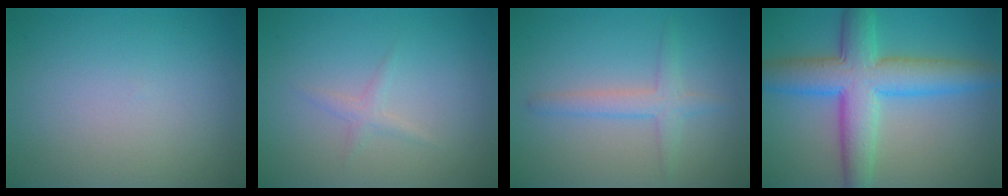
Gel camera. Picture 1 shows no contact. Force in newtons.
{"total": 1.0, "press": 1.0, "slide": 0.1}
{"total": 2.3, "press": 2.3, "slide": 0.1}
{"total": 8.2, "press": 8.2, "slide": 0.0}